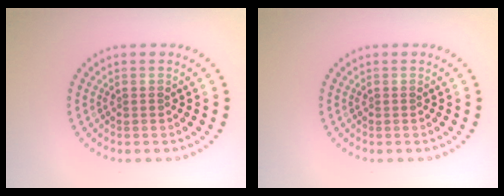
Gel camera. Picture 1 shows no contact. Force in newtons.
{"total": 0.0}